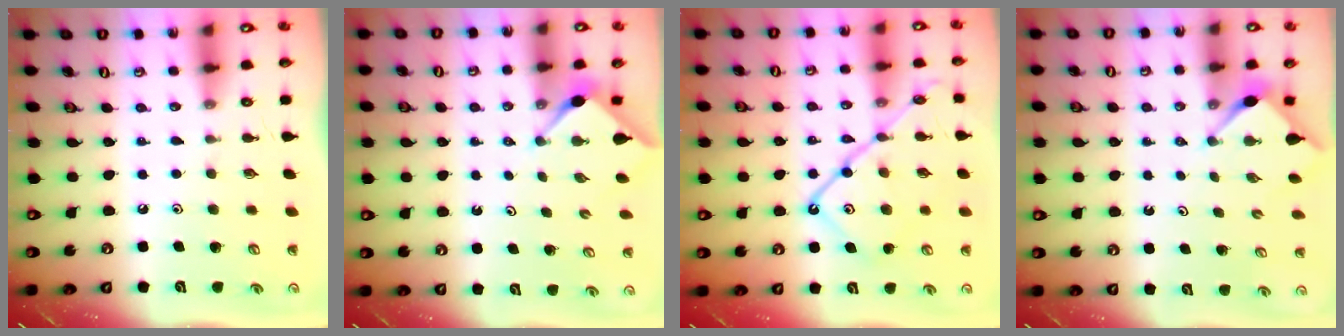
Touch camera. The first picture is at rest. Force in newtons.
{"total": 2.9, "press": 2.9, "slide": 0.4}
{"total": 15.8, "press": 15.8, "slide": 1.6}
{"total": 2.9, "press": 2.9, "slide": 0.4}